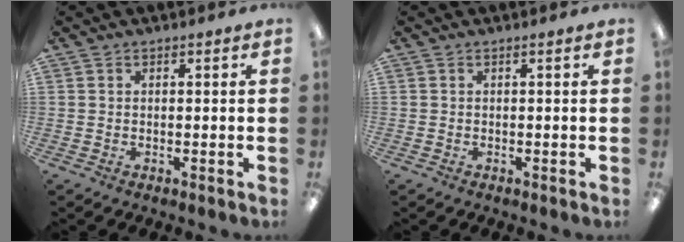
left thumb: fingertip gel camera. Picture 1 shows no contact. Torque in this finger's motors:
{"motor_torque": [-0.12, 0.01, 0.12, 0.03, 0.00]}